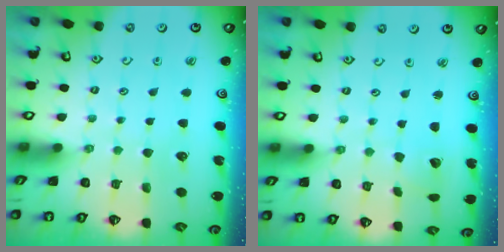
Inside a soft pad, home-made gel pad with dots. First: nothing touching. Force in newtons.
{"total": 2.4, "press": 2.4, "slide": 0.2}